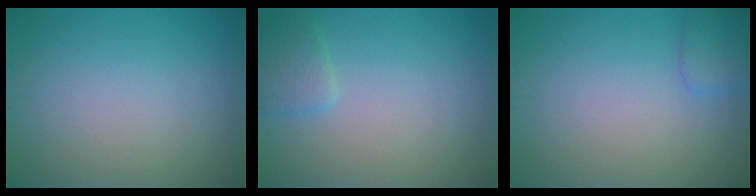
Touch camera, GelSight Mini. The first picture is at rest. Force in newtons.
{"total": 1.8, "press": 1.8, "slide": 0.2}
{"total": 1.7, "press": 1.7, "slide": 0.1}